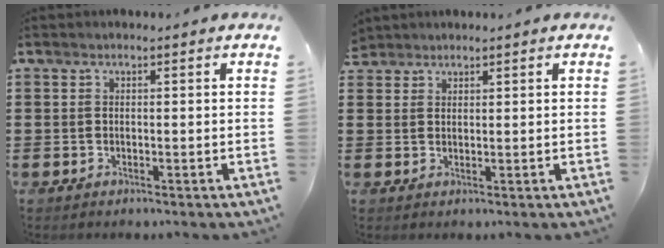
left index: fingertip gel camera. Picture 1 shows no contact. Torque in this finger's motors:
{"motor_torque": [0.01, 0.00, 0.00, -0.02]}